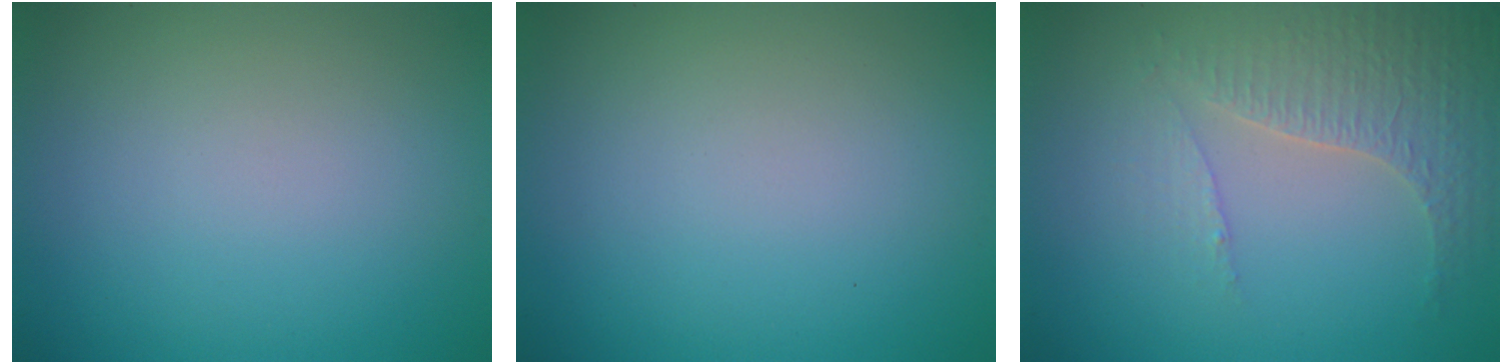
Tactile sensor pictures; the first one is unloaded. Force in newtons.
{"total": 0.0}
{"total": 4.2, "press": 3.0, "slide": 2.9}